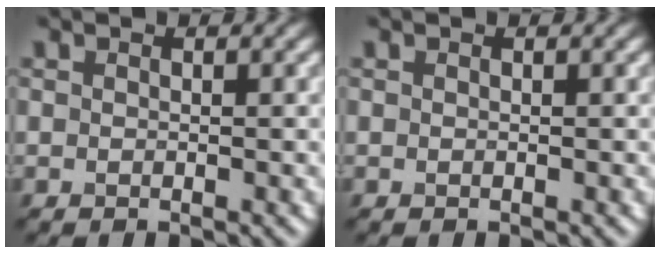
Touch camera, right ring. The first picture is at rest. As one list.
[{"total": 0.0}]